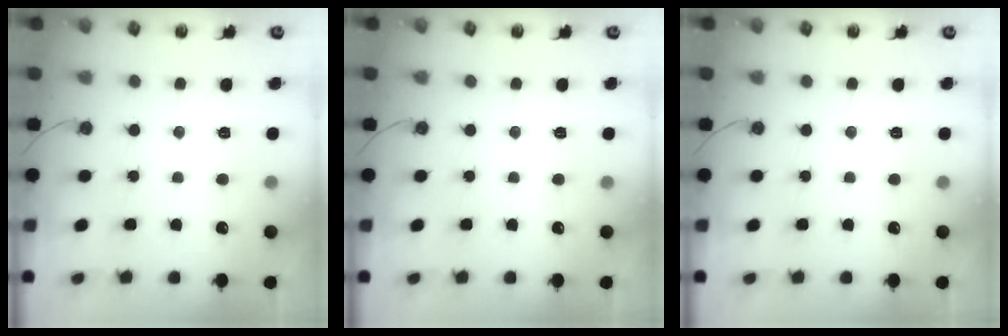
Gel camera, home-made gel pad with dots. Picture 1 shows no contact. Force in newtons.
{"total": 0.0}
{"total": 0.0}